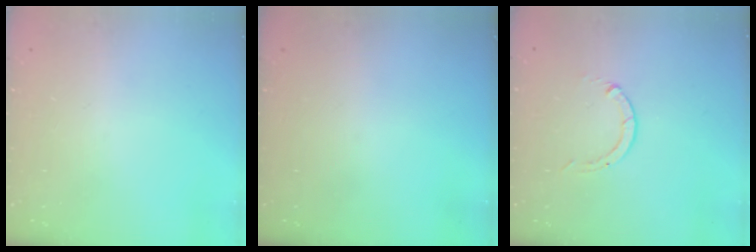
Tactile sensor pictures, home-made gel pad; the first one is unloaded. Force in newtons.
{"total": 0.0}
{"total": 0.0}